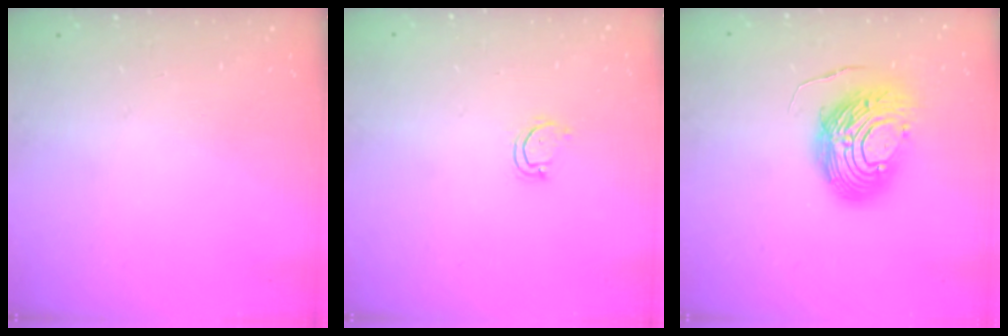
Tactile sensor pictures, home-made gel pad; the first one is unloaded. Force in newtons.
{"total": 2.9, "press": 2.9, "slide": 0.3}
{"total": 13.3, "press": 13.2, "slide": 1.2}